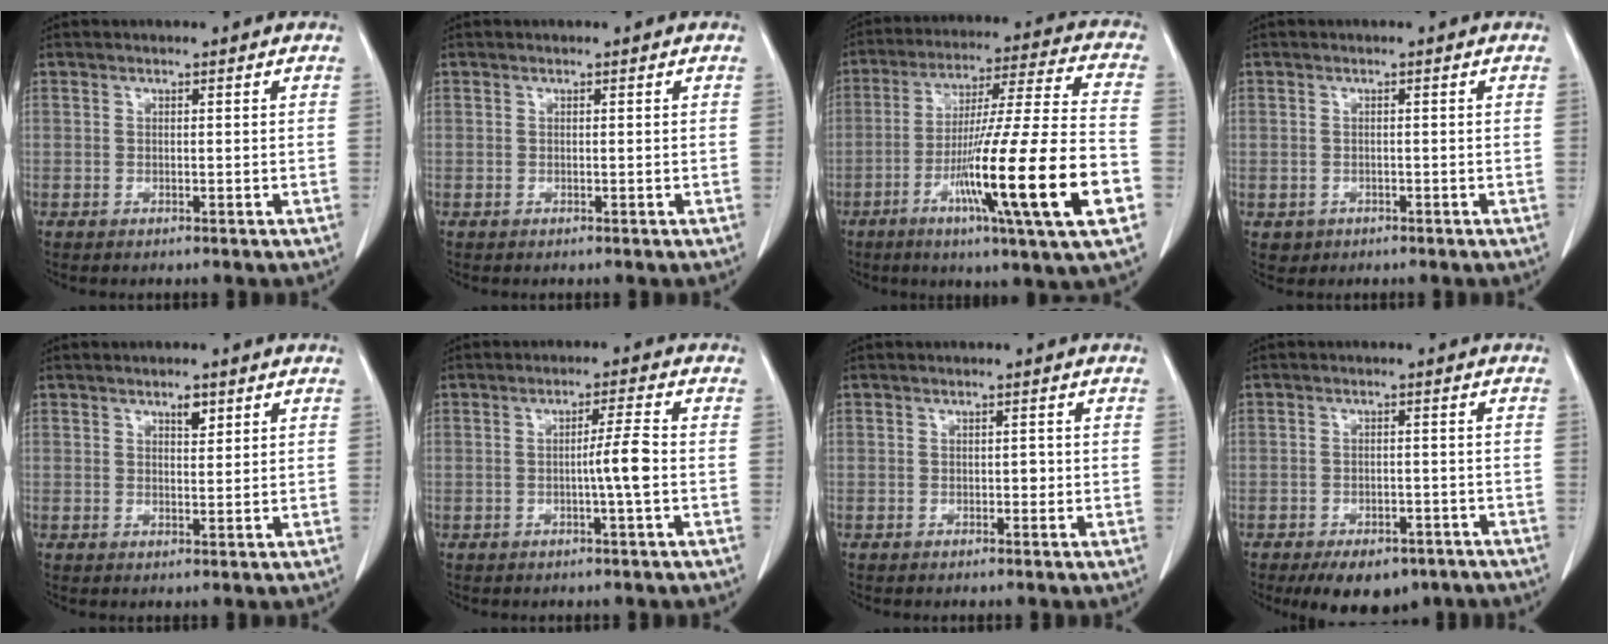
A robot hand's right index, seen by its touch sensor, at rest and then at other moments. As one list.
[{"total": 0.0}, {"total": 22.6, "force": [-7.6, -0.4, 21.3], "torque": [-0.342, -0.024, -0.131]}, {"total": 1.8, "force": [-0.7, 1.7, 0.1], "torque": [-0.001, 0.006, -0.008]}, {"total": 2.0, "force": [1.2, 0.8, 1.4], "torque": [-0.021, -0.004, 0.019]}, {"total": 4.2, "force": [-0.8, -0.7, 4.1], "torque": [-0.065, 0.001, -0.013]}, {"total": 0.9, "force": [-0.1, 0.6, 0.7], "torque": [-0.005, 0.003, -0.002]}, {"total": 9.0, "force": [-6.5, 4.7, 4.1], "torque": [-0.043, 0.005, -0.090]}]